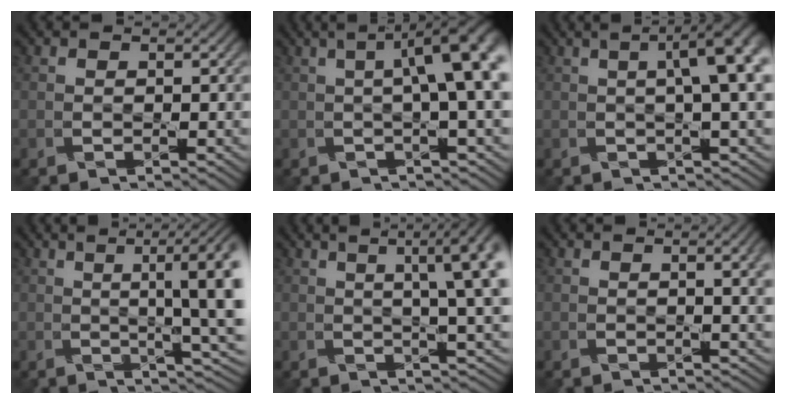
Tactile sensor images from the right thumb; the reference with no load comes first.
{"total": 7.7, "force": [1.3, 1.5, 7.4], "torque": [-0.090, 0.026, 0.016]}
{"total": 5.7, "force": [1.3, 1.1, 5.5], "torque": [-0.065, 0.020, 0.019]}
{"total": 10.2, "force": [1.3, 1.9, 9.9], "torque": [-0.119, 0.016, 0.020]}
{"total": 9.0, "force": [2.5, 2.3, 8.3], "torque": [-0.079, 0.034, 0.024]}
{"total": 2.3, "force": [0.8, 0.1, 2.2], "torque": [-0.034, 0.004, 0.014]}